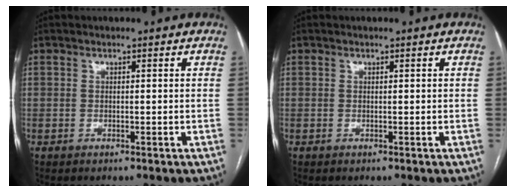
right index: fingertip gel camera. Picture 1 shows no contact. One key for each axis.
{"total": 0.0}